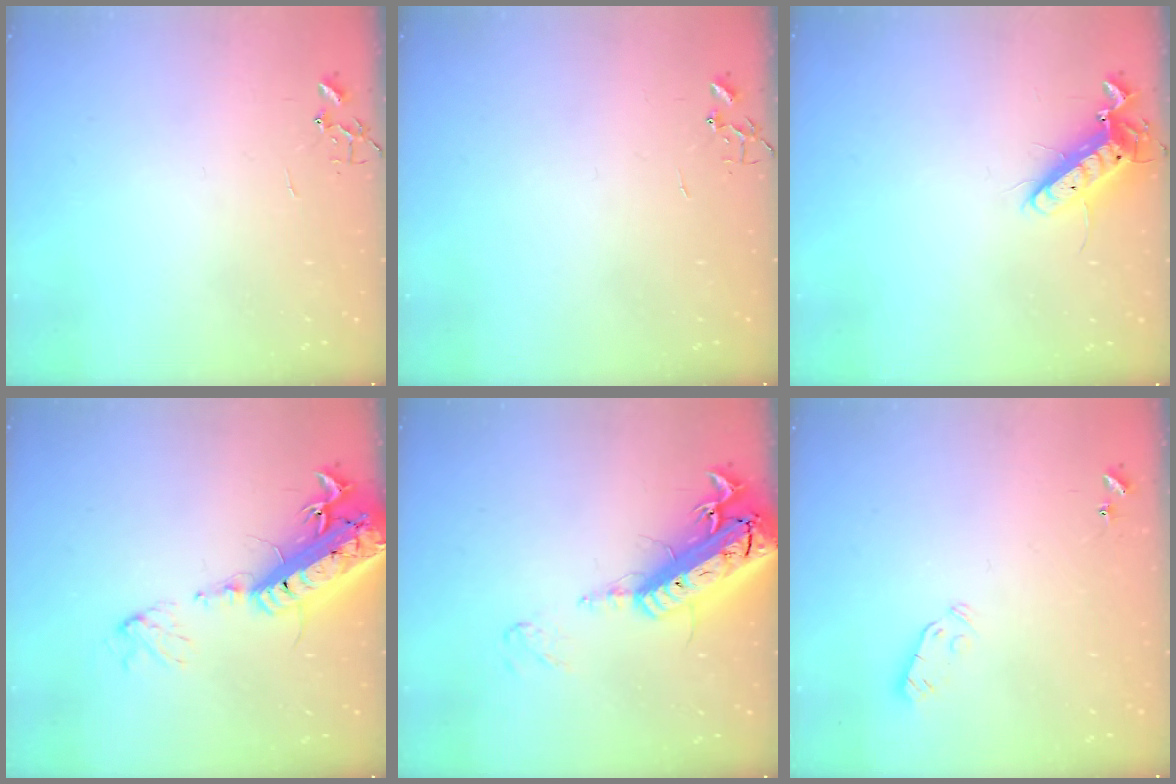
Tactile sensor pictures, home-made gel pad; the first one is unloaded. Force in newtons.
{"total": 0.0}
{"total": 12.0, "press": 11.8, "slide": 2.1}
{"total": 23.7, "press": 23.2, "slide": 5.2}
{"total": 24.5, "press": 24.0, "slide": 5.1}
{"total": 3.8, "press": 3.7, "slide": 0.8}